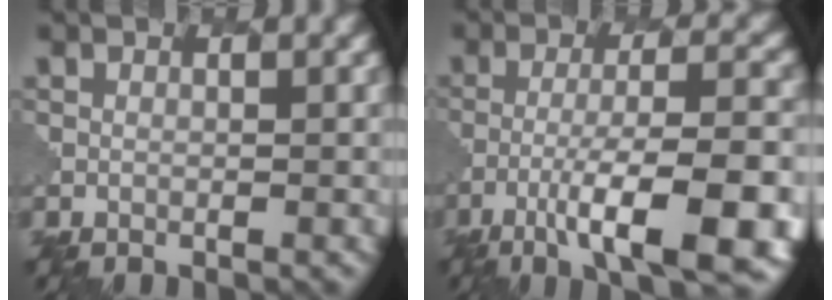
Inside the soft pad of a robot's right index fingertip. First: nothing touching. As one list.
[{"total": 11.1, "force": [-5.6, 2.8, 9.2], "torque": [-0.151, -0.005, -0.086]}]